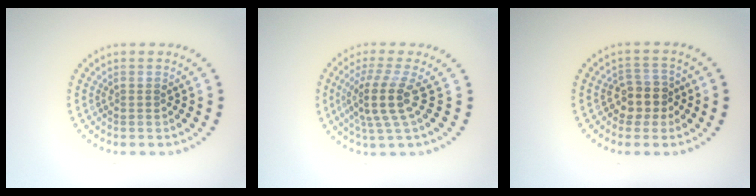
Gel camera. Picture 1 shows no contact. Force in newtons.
{"total": 3.8, "press": 2.8, "slide": 2.6}
{"total": 2.7, "press": 2.5, "slide": 1.2}